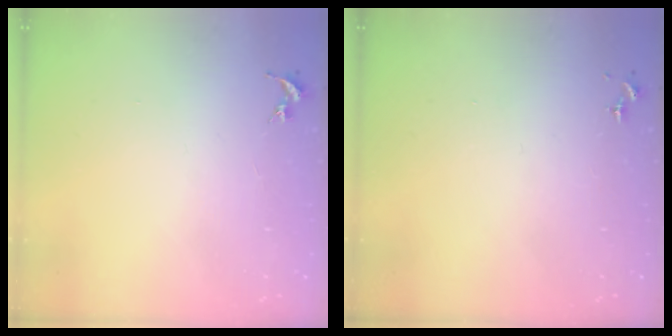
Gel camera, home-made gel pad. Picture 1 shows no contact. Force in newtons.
{"total": 0.0}